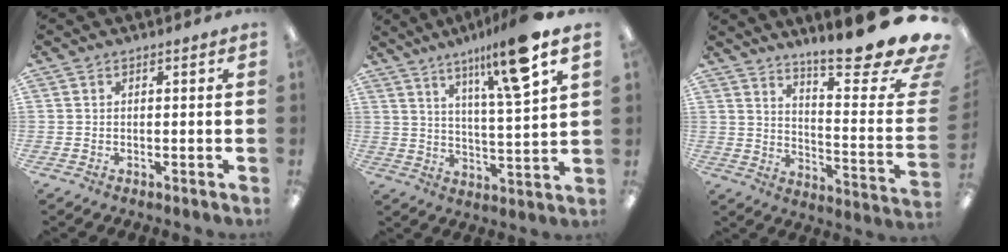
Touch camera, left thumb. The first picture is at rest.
{"total": 14.7, "force": [9.6, 1.8, 11.0], "torque": [-0.179, -0.040, 0.144]}
{"total": 14.5, "force": [12.0, 0.4, 8.2], "torque": [-0.113, -0.119, 0.187]}